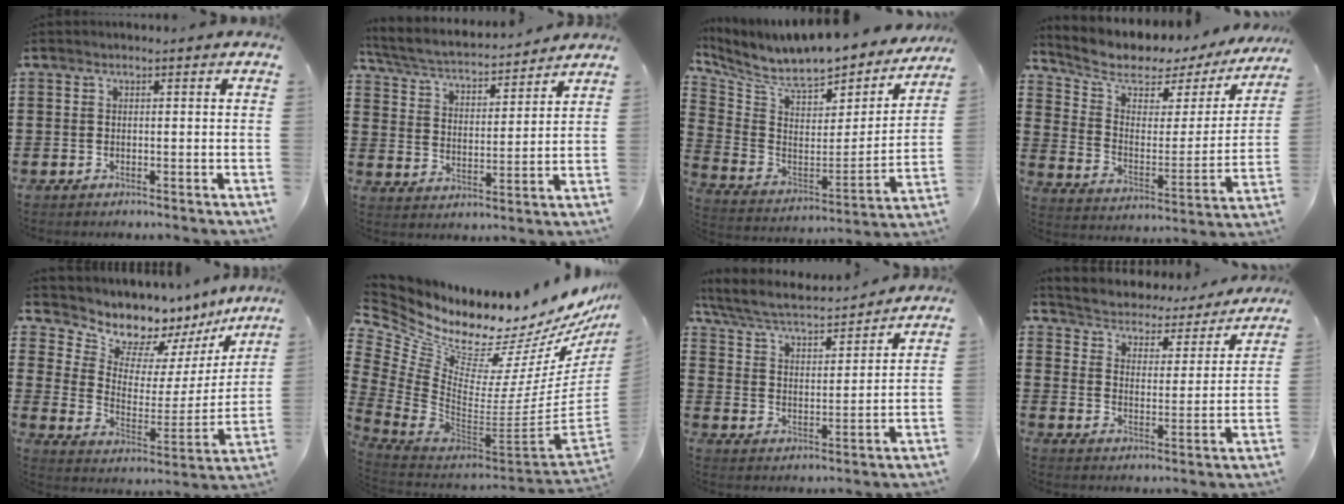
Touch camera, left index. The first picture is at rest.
{"total": 3.9, "force": [3.7, 0.5, 1.2], "torque": [-0.045, -0.029, 0.057]}
{"total": 8.2, "force": [7.1, 2.2, 3.3], "torque": [-0.095, -0.065, 0.118]}
{"total": 6.3, "force": [4.7, 3.1, 2.9], "torque": [-0.081, -0.037, 0.076]}
{"total": 8.9, "force": [8.3, 3.0, 1.5], "torque": [-0.057, -0.080, 0.141]}
{"total": 10.2, "force": [8.9, 2.2, 4.5], "torque": [-0.117, -0.107, 0.144]}
{"total": 5.2, "force": [4.6, 0.9, 2.2], "torque": [-0.064, -0.031, 0.073]}
{"total": 3.3, "force": [3.3, 0.4, -0.2], "torque": [-0.021, -0.034, 0.047]}